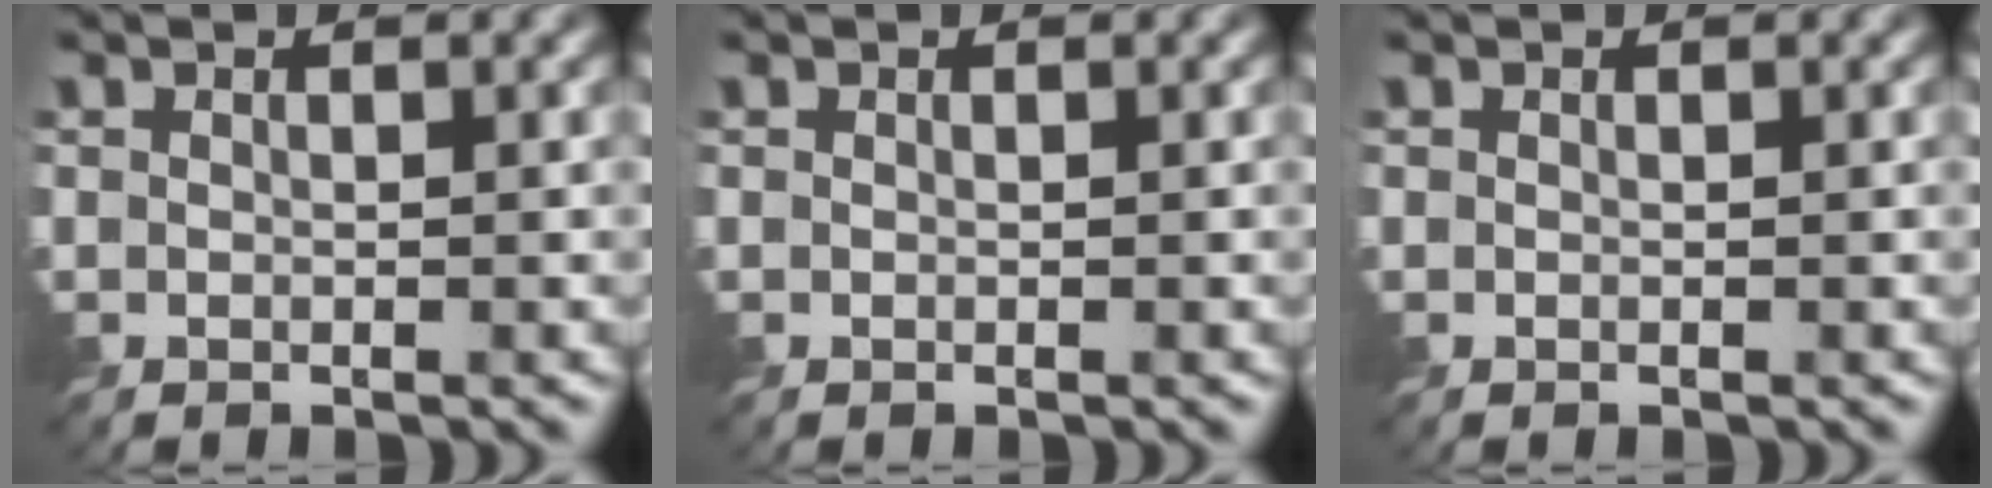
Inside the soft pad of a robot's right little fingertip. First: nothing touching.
{"total": 0.0}
{"total": 0.0}